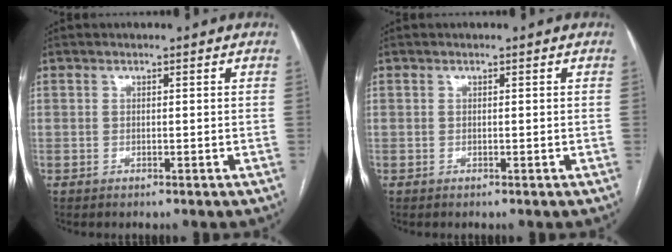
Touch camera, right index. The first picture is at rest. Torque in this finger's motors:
{"motor_torque": [0.00, 0.00, 0.00, 0.00]}